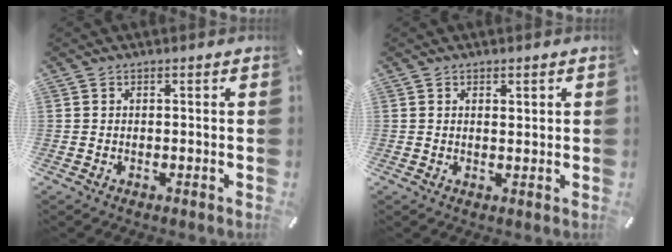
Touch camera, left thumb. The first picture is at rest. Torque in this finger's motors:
{"motor_torque": [-0.20, -0.62, -0.08, 0.03, 0.07]}